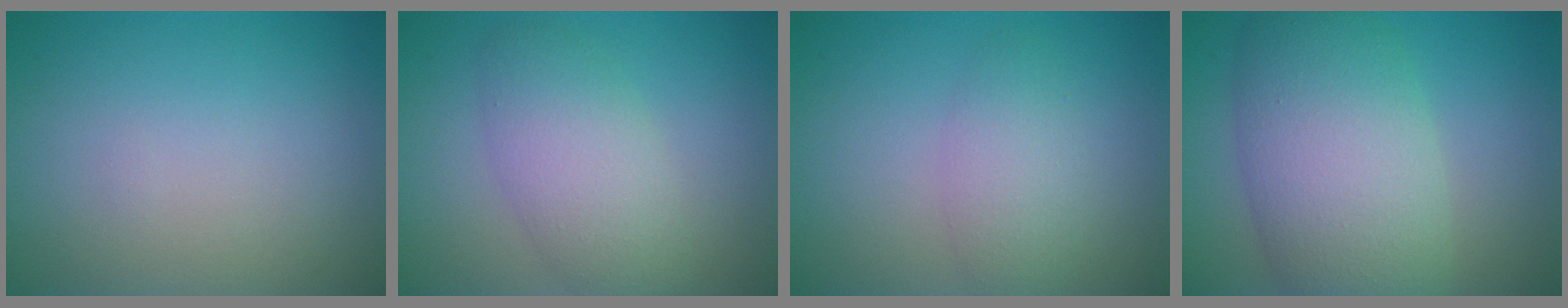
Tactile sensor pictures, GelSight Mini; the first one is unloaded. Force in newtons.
{"total": 4.9, "press": 4.9, "slide": 0.2}
{"total": 3.0, "press": 3.0, "slide": 0.1}
{"total": 9.9, "press": 9.9, "slide": 0.4}